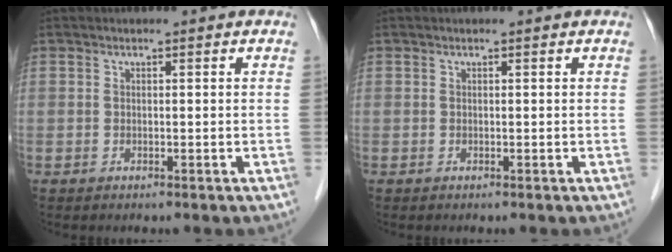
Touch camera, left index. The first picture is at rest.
{"total": 0.0}